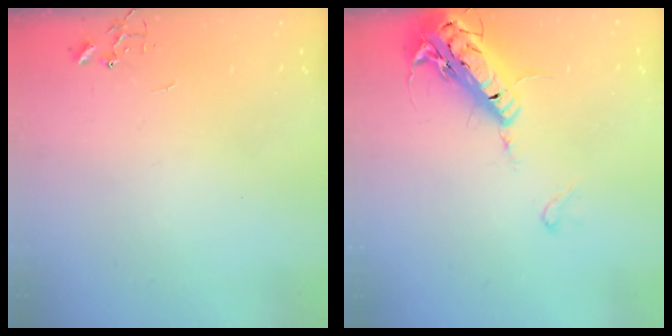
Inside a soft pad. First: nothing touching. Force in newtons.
{"total": 20.3, "press": 19.9, "slide": 3.9}